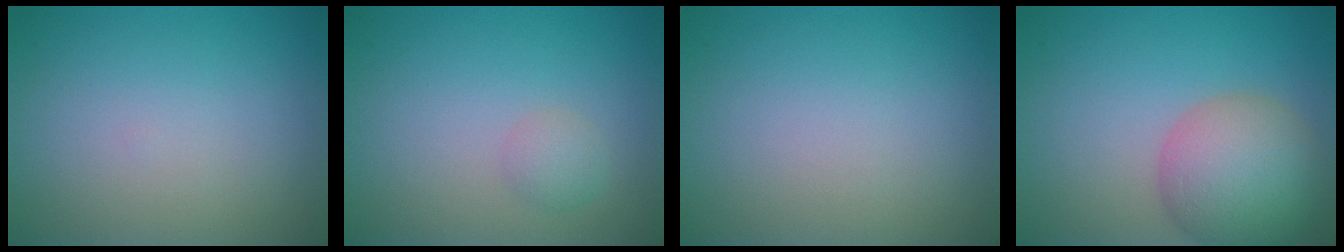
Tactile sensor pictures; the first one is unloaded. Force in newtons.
{"total": 1.3, "press": 1.3, "slide": 0.1}
{"total": 0.0}
{"total": 7.3, "press": 7.3, "slide": 0.5}